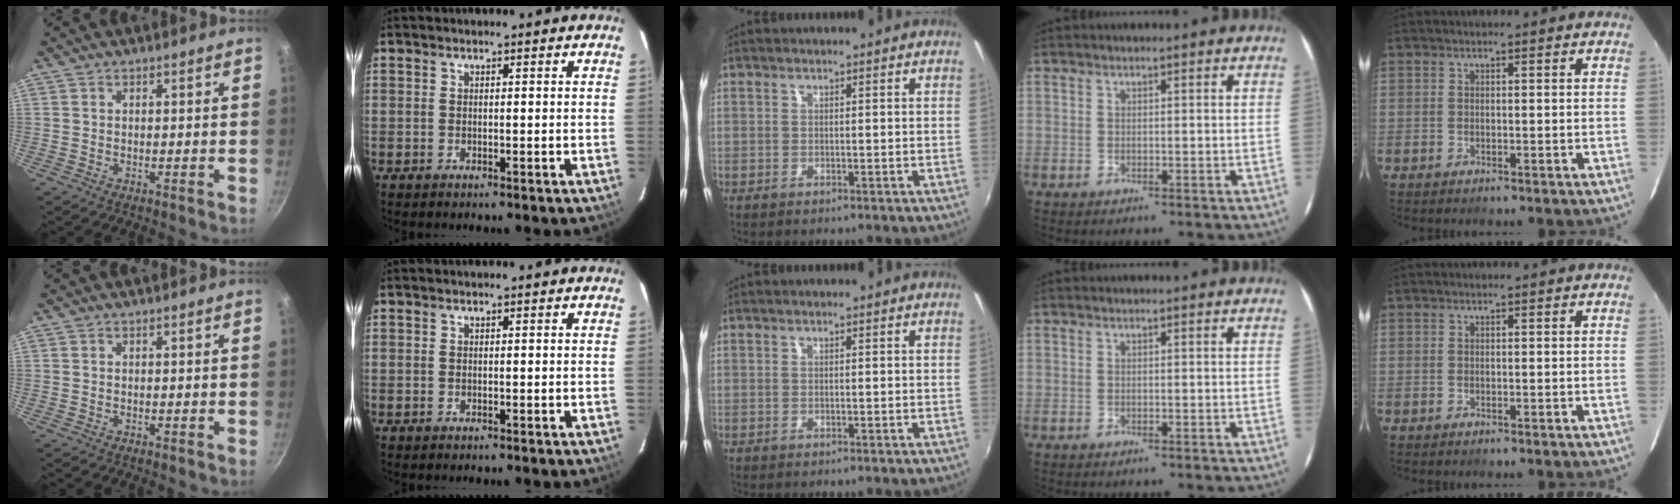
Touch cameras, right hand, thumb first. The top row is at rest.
{}